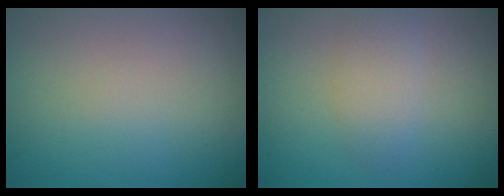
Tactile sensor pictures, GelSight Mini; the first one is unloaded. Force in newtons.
{"total": 2.4, "press": 2.4, "slide": 0.1}